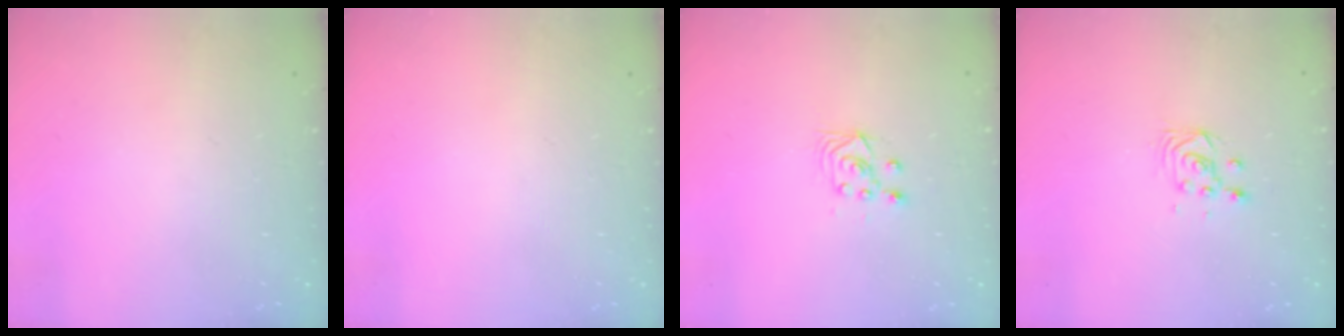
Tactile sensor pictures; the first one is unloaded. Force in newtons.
{"total": 0.0}
{"total": 3.5, "press": 3.2, "slide": 1.3}
{"total": 3.7, "press": 3.7, "slide": 0.3}